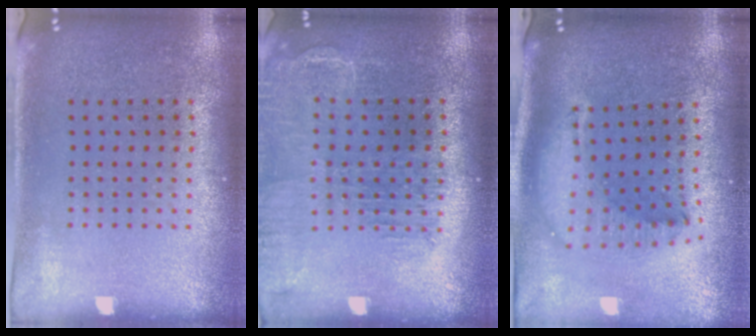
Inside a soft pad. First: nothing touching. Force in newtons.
{"total": 1.6, "press": 1.6, "slide": 0.4}
{"total": 2.2, "press": 1.7, "slide": 1.4}